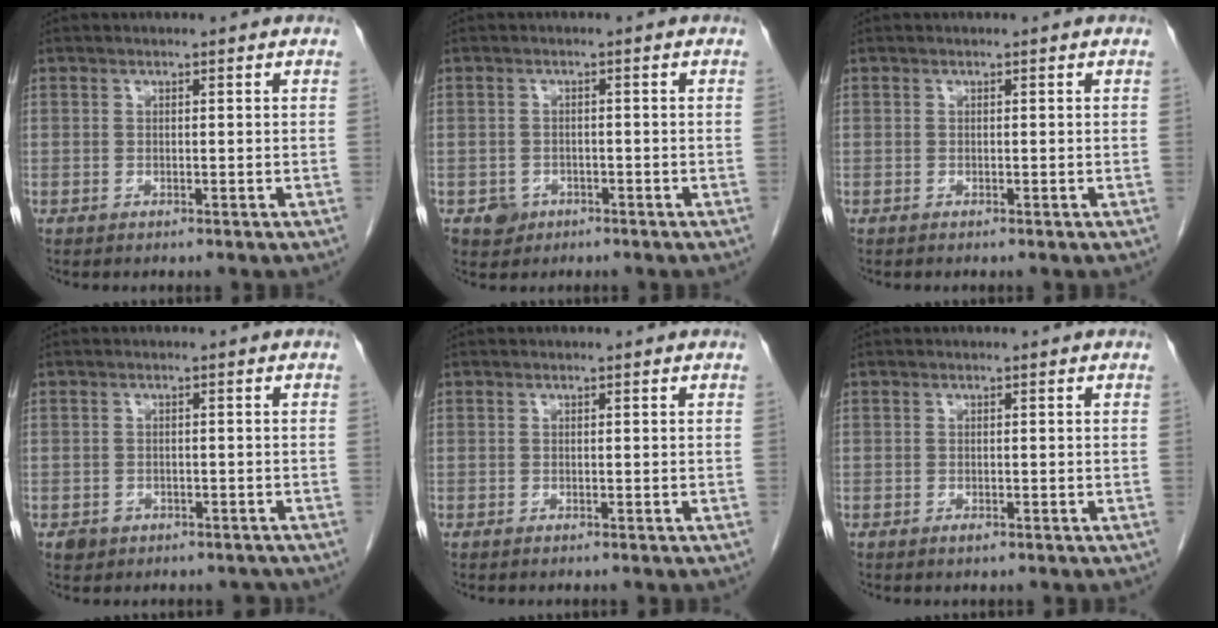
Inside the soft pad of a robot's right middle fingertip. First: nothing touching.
{"total": 2.4, "force": [-1.2, 2.0, 0.4], "torque": [-0.004, 0.008, -0.015]}
{"total": 0.0}
{"total": 3.0, "force": [-2.0, 2.3, 0.3], "torque": [0.000, 0.008, -0.026]}
{"total": 0.0}
{"total": 0.6, "force": [-0.4, 0.2, 0.4], "torque": [-0.009, 0.000, -0.004]}